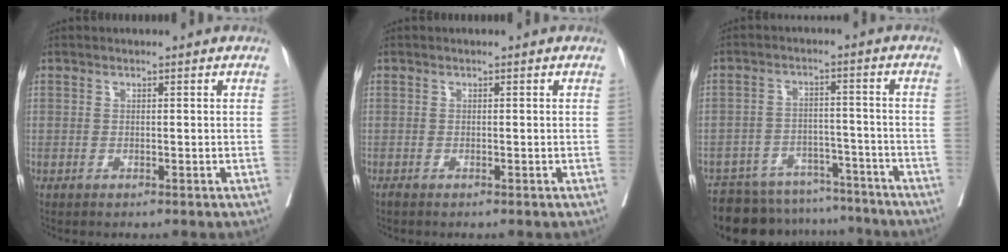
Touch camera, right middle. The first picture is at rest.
{"total": 0.0}
{"total": 14.4, "force": [-13.1, 5.4, 2.3], "torque": [-0.043, 0.017, -0.179]}